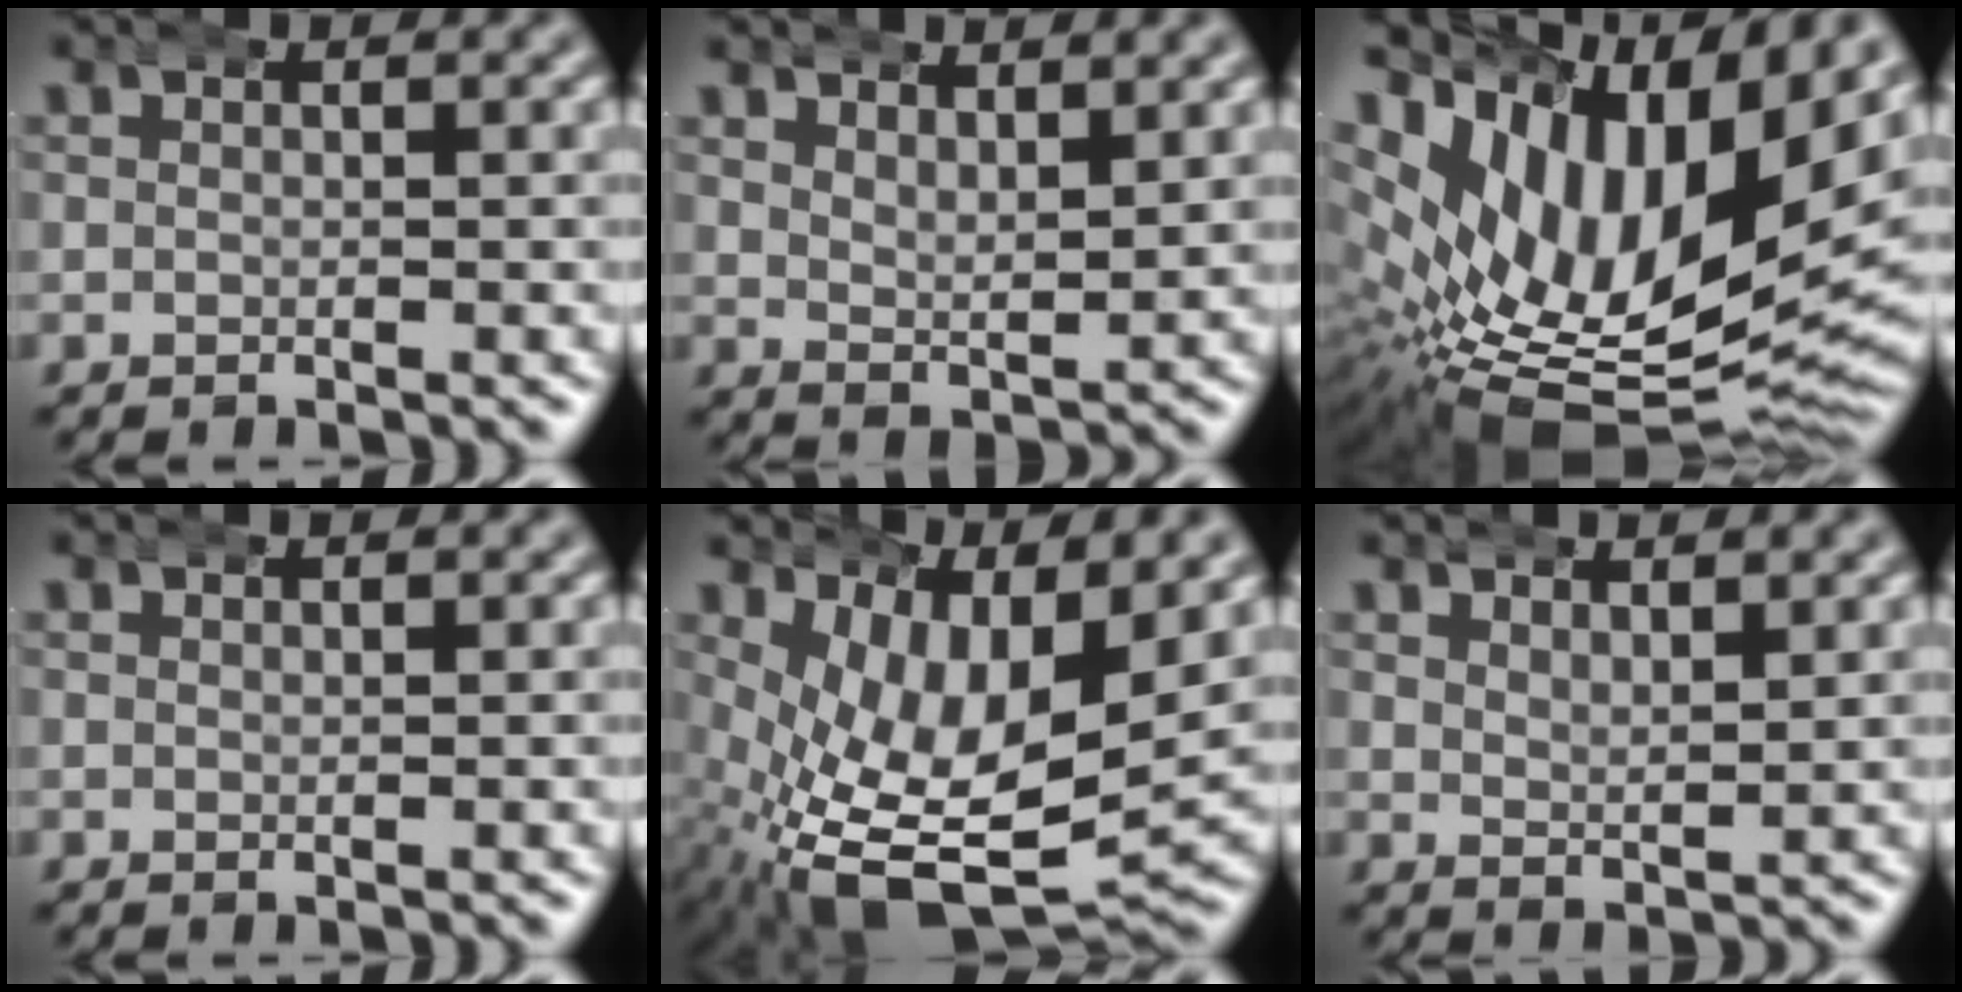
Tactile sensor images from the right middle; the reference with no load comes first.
{"total": 2.2, "force": [1.6, 0.7, 1.3], "torque": [-0.035, -0.015, 0.037]}
{"total": 18.9, "force": [0.4, 12.4, 14.3], "torque": [-0.282, -0.040, 0.023]}
{"total": 0.0}
{"total": 11.9, "force": [-1.2, 7.1, 9.5], "torque": [-0.192, -0.052, 0.008]}
{"total": 1.7, "force": [1.5, 0.3, 0.6], "torque": [-0.016, -0.008, 0.034]}